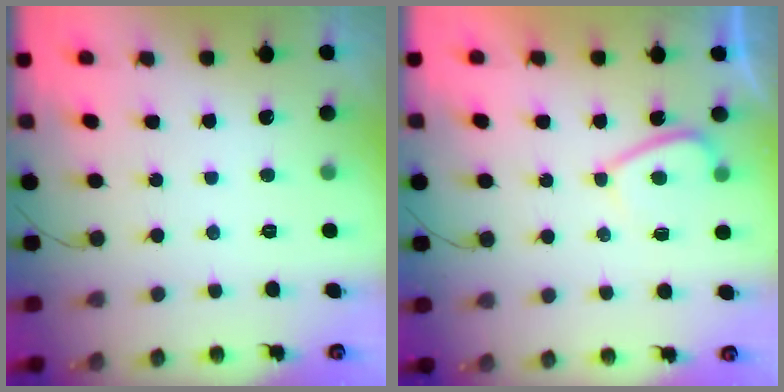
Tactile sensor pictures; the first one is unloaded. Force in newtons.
{"total": 4.5, "press": 4.3, "slide": 1.1}